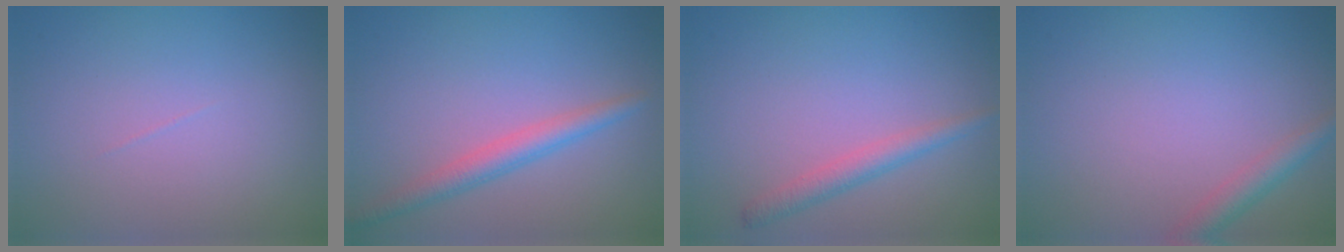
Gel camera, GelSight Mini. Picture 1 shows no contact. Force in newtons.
{"total": 2.7, "press": 2.7, "slide": 0.1}
{"total": 2.2, "press": 2.2, "slide": 0.0}
{"total": 2.3, "press": 2.3, "slide": 0.1}